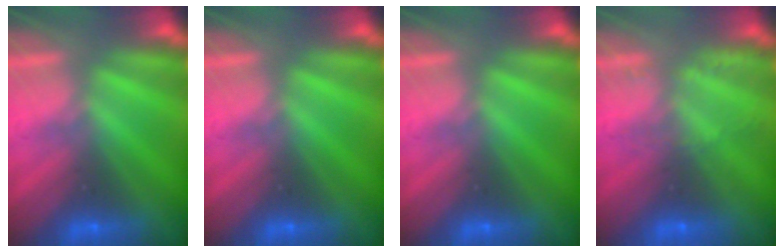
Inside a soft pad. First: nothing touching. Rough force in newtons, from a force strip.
{"total": 0.0}
{"total": 0.0}
{"total": 2.1}